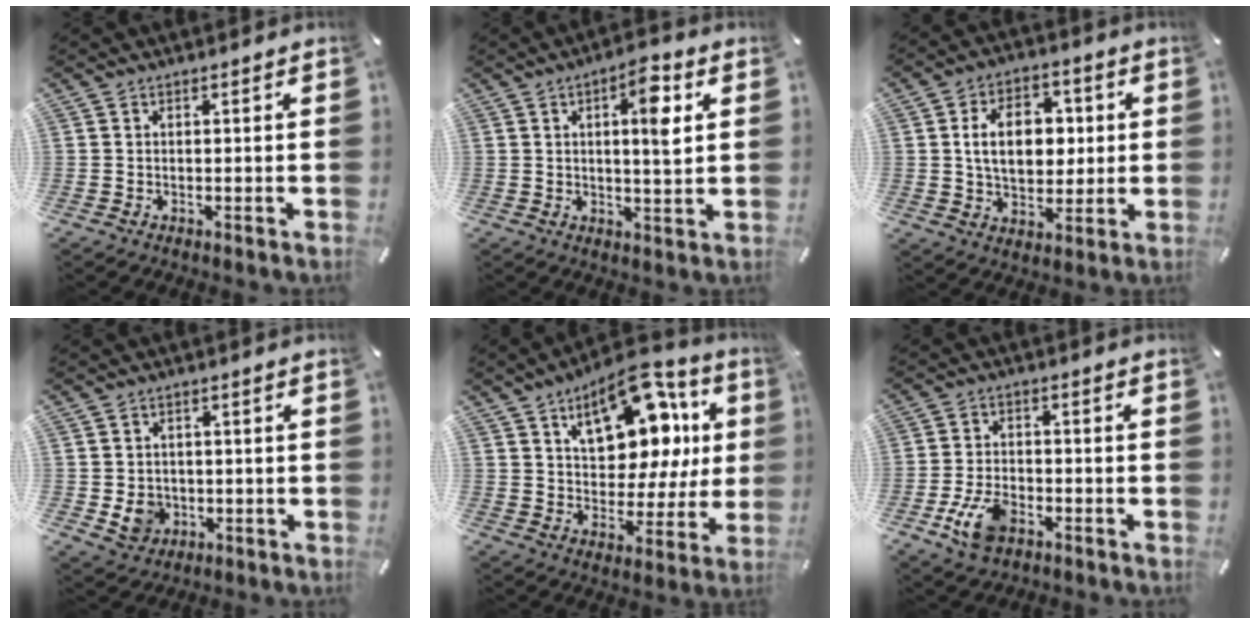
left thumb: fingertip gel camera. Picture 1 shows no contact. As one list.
[{"total": 8.2, "force": [3.1, 2.8, 7.1], "torque": [-0.097, -0.013, 0.042]}, {"total": 12.9, "force": [1.6, 9.0, 9.0], "torque": [-0.152, 0.008, 0.026]}, {"total": 5.9, "force": [-0.6, 5.5, 2.0], "torque": [-0.024, 0.003, -0.008]}, {"total": 19.8, "force": [9.7, 11.5, 12.9], "torque": [-0.180, -0.056, 0.165]}, {"total": 8.8, "force": [-4.1, 5.3, 5.6], "torque": [-0.131, 0.009, -0.076]}]